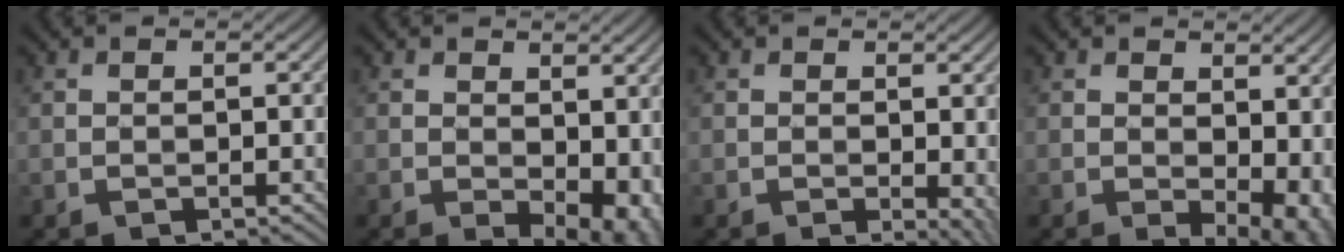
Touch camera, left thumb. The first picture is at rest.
{"total": 7.9, "force": [-0.2, 4.6, 6.5], "torque": [-0.077, -0.012, 0.010]}
{"total": 3.1, "force": [-0.2, 1.2, 2.8], "torque": [-0.033, -0.004, -0.002]}
{"total": 8.3, "force": [0.2, 4.7, 6.9], "torque": [-0.075, -0.009, 0.020]}